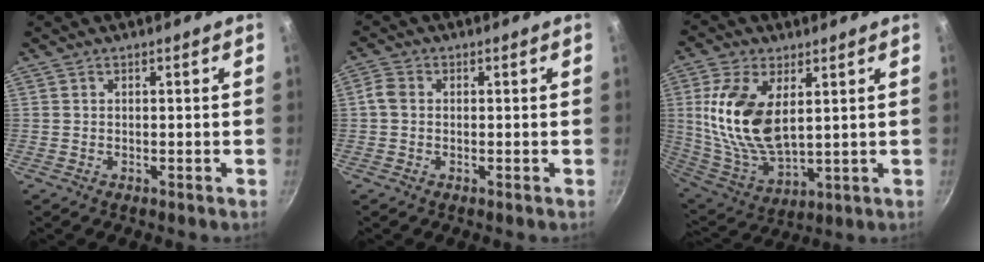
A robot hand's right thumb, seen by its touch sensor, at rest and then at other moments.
{"total": 2.6, "force": [-0.1, 2.1, 1.6], "torque": [-0.033, 0.008, -0.009]}
{"total": 16.4, "force": [3.7, 8.8, 13.3], "torque": [-0.259, -0.025, 0.084]}